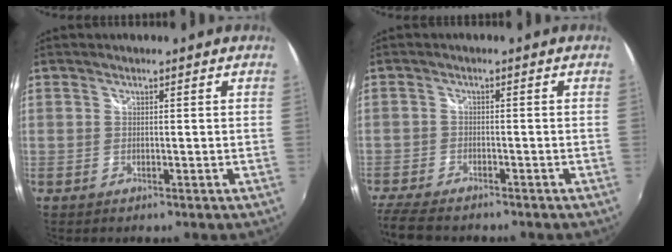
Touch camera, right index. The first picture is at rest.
{"total": 8.6, "force": [-7.4, 2.5, 3.5], "torque": [-0.106, -0.030, -0.135]}